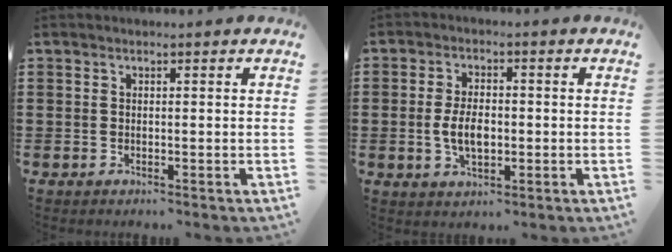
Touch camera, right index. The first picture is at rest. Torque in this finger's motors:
{"motor_torque": [1.45, -0.46, 0.77, 0.13]}